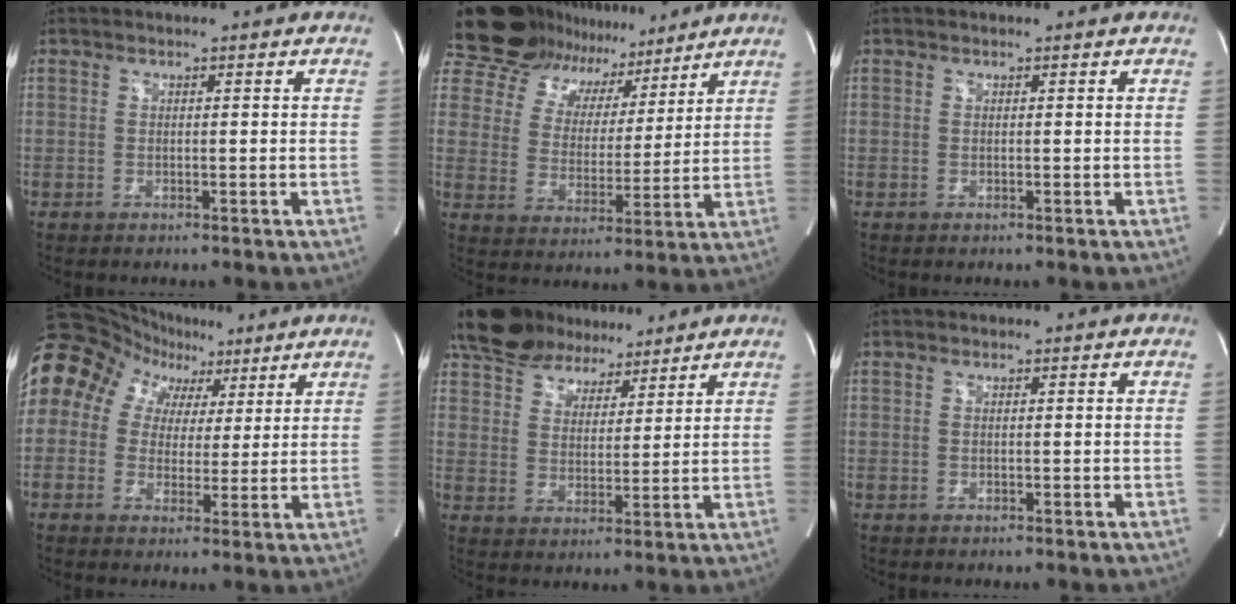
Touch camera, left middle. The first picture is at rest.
{"total": 17.4, "force": [14.8, 7.6, 5.0], "torque": [-0.096, 0.026, 0.231]}
{"total": 0.0}
{"total": 16.2, "force": [8.2, 12.6, 5.9], "torque": [-0.137, 0.085, 0.143]}
{"total": 12.9, "force": [10.9, 5.4, 4.5], "torque": [-0.080, 0.027, 0.185]}
{"total": 0.0}